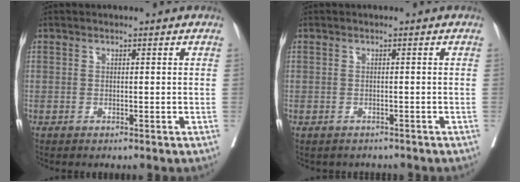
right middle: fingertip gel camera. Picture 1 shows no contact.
{"total": 2.1, "force": [-1.7, 1.2, 0.0], "torque": [-0.005, 0.003, -0.026]}